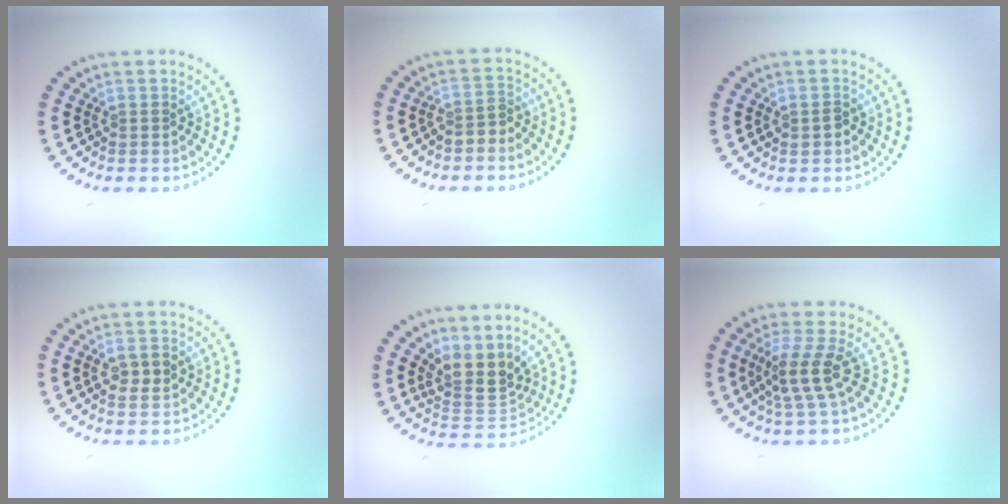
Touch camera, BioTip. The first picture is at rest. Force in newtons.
{"total": 1.4, "press": 1.2, "slide": 0.8}
{"total": 1.2, "press": 1.2, "slide": 0.1}
{"total": 2.4, "press": 2.4, "slide": 0.2}
{"total": 3.8, "press": 2.9, "slide": 2.4}
{"total": 3.4, "press": 2.9, "slide": 1.8}